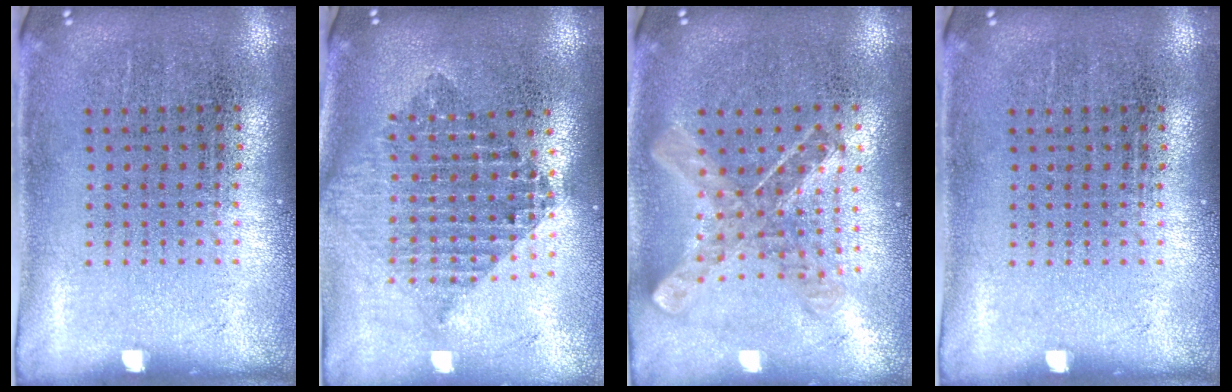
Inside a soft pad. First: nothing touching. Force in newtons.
{"total": 2.2, "press": 1.7, "slide": 1.3}
{"total": 0.9, "press": 0.9, "slide": 0.1}
{"total": 0.0}